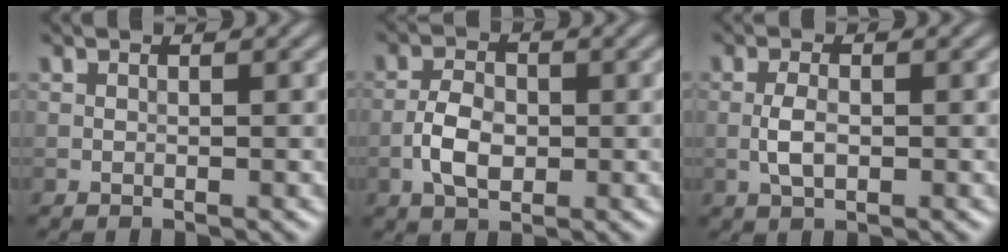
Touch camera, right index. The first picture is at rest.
{"total": 3.7, "force": [-0.9, 2.2, 2.8], "torque": [-0.050, 0.003, -0.020]}
{"total": 2.3, "force": [-0.4, 1.0, 2.0], "torque": [-0.041, 0.001, -0.012]}